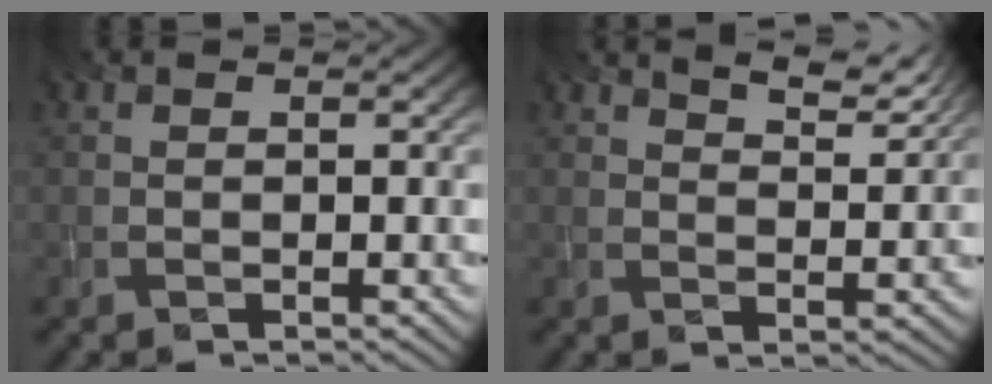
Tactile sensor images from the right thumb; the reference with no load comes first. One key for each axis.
{"total": 6.0, "fx": 4.7, "fy": 1.5, "fz": 3.3, "tx": -0.056, "ty": -0.004, "tz": 0.078}